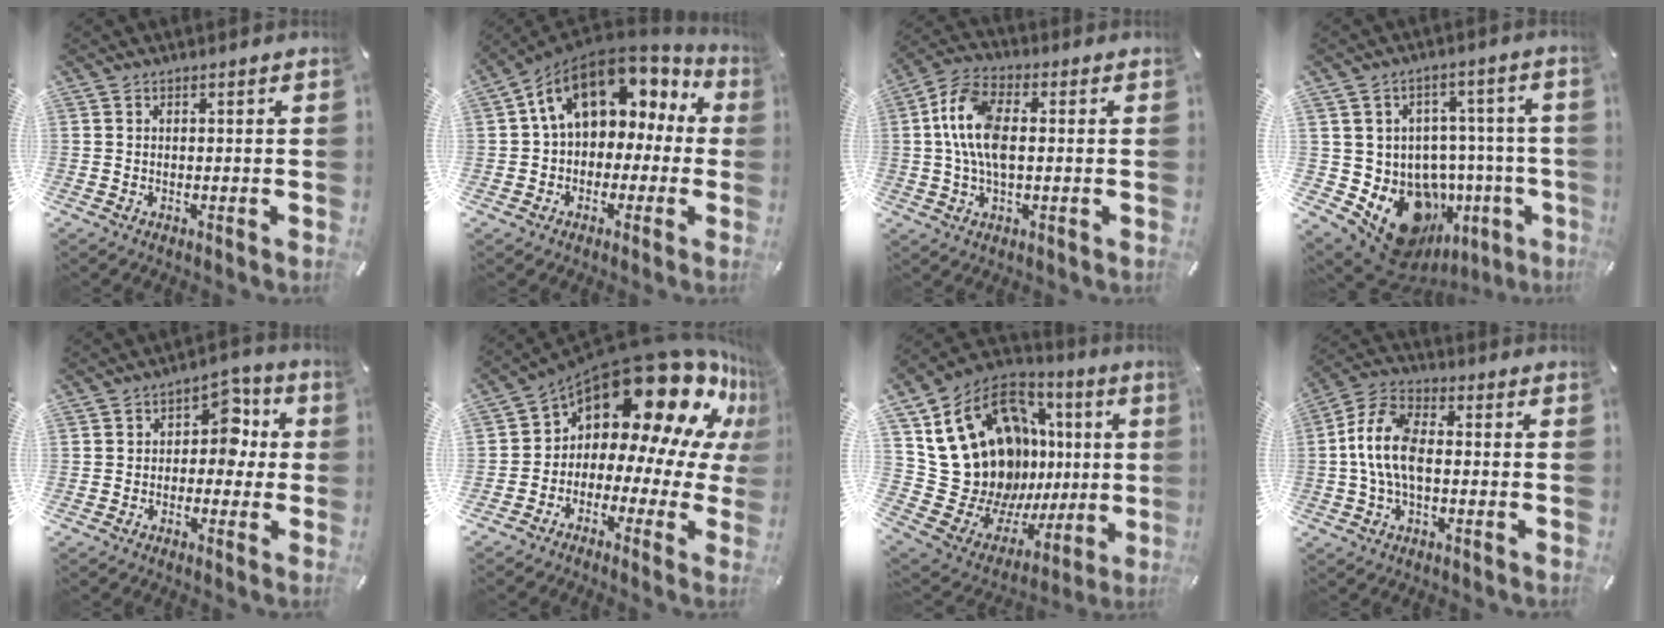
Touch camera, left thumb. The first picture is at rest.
{"total": 14.6, "force": [5.0, 10.5, 8.8], "torque": [-0.137, -0.014, 0.093]}
{"total": 11.2, "force": [0.6, 5.8, 9.5], "torque": [-0.208, 0.001, 0.008]}
{"total": 16.6, "force": [-8.1, 11.3, 9.1], "torque": [-0.137, 0.025, -0.113]}
{"total": 8.3, "force": [0.2, 6.3, 5.4], "torque": [-0.068, 0.012, -0.003]}
{"total": 20.6, "force": [13.3, 9.9, 12.3], "torque": [-0.201, -0.115, 0.233]}
{"total": 23.8, "force": [5.4, 18.6, 13.9], "torque": [-0.219, -0.084, 0.155]}
{"total": 10.4, "force": [-1.0, 5.8, 8.6], "torque": [-0.192, 0.002, -0.020]}